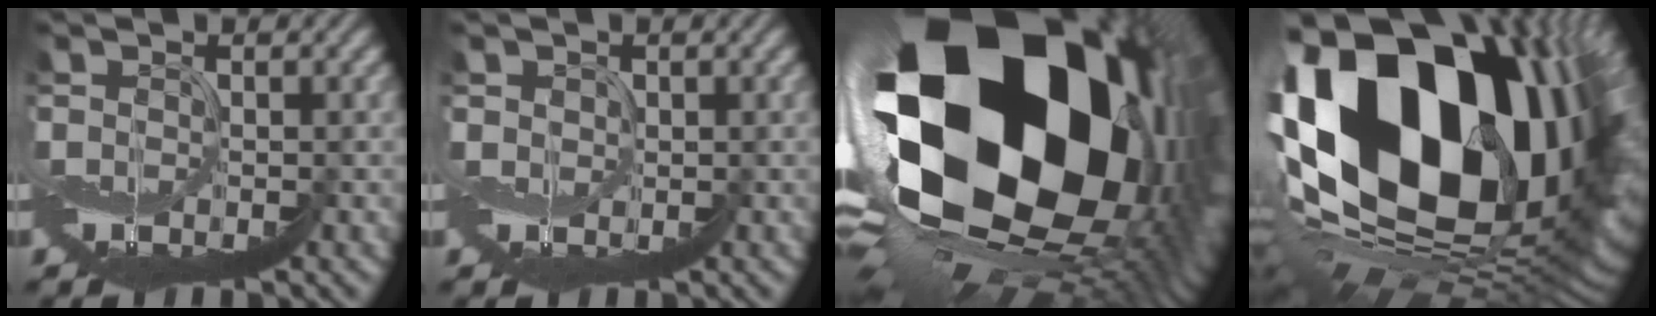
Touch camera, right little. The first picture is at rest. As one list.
[{"total": 1.6, "force": [1.5, 0.6, -0.2], "torque": [-0.004, -0.003, 0.025]}, {"total": 17.1, "force": [3.4, 11.3, 12.4], "torque": [-0.192, -0.065, 0.058]}, {"total": 16.6, "force": [5.7, 9.3, 12.5], "torque": [-0.222, -0.024, 0.114]}]